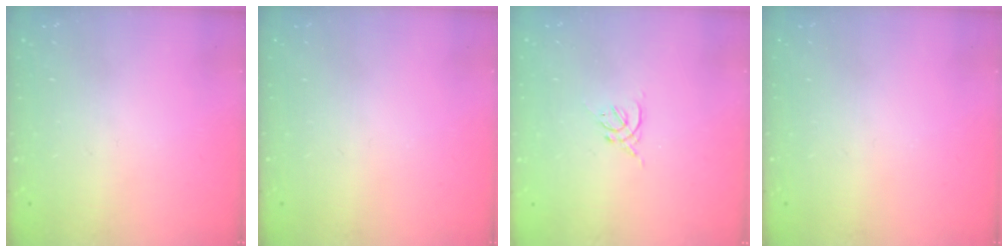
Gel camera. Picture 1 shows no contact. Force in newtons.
{"total": 0.0}
{"total": 1.7, "press": 1.6, "slide": 0.6}
{"total": 0.0}